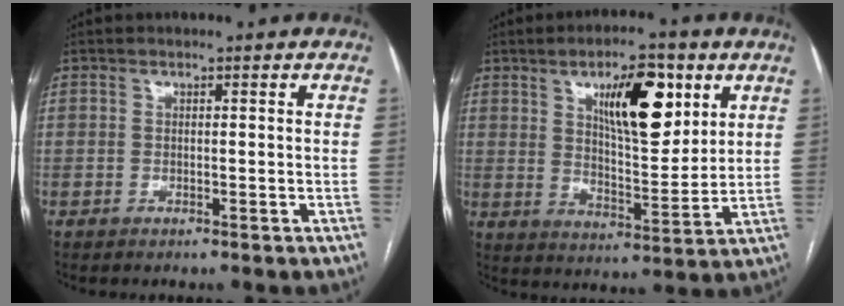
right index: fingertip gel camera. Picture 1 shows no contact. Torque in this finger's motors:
{"motor_torque": [1.14, 0.98, 0.41, 0.13]}